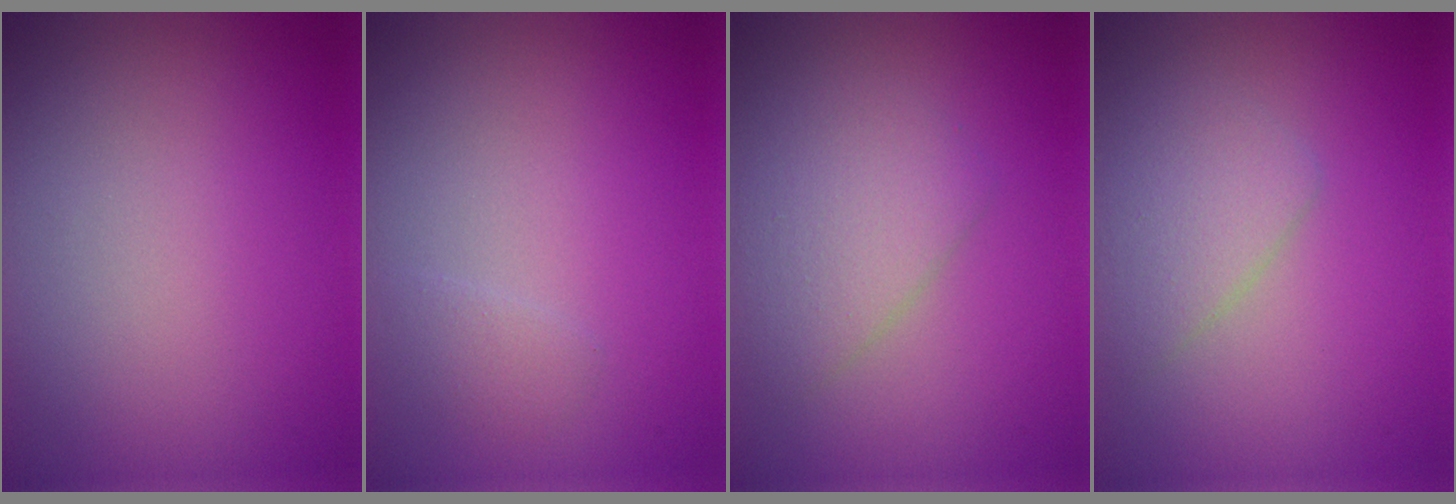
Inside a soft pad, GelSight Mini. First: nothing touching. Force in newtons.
{"total": 0.9, "press": 0.9, "slide": 0.0}
{"total": 3.0, "press": 3.0, "slide": 0.1}
{"total": 2.4, "press": 2.4, "slide": 0.2}